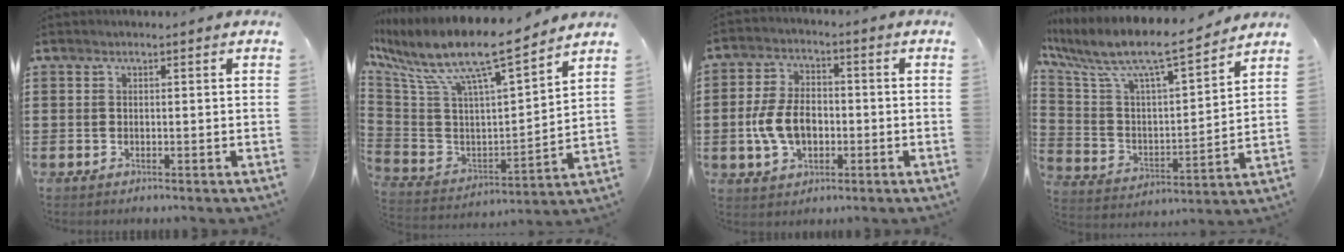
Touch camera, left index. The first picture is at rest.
{"total": 10.5, "force": [8.0, 1.5, 6.6], "torque": [-0.161, -0.062, 0.131]}
{"total": 7.8, "force": [-1.5, 4.8, 5.9], "torque": [-0.139, 0.003, -0.033]}
{"total": 8.8, "force": [7.3, 1.4, 4.7], "torque": [-0.126, -0.056, 0.116]}